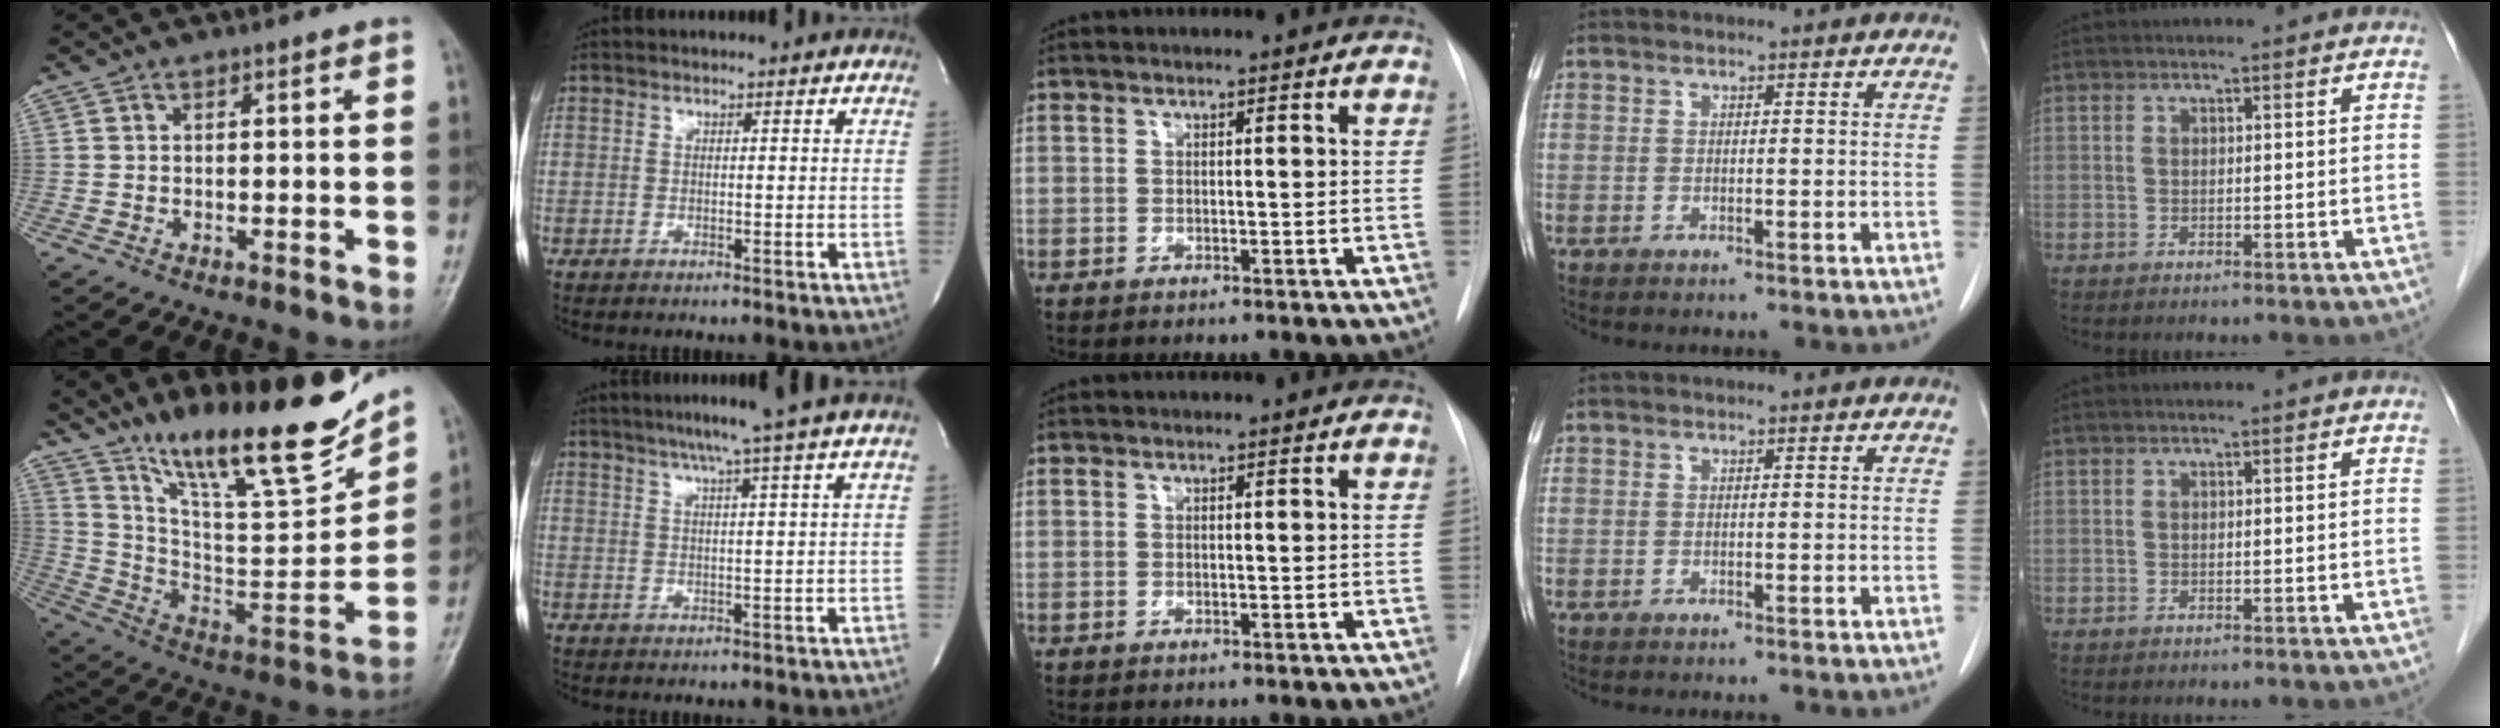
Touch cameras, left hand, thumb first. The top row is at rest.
{"thumb": {"total": 23.9, "force": [17.8, 4.9, 15.2], "torque": [-0.210, -0.094, 0.304]}, "index": {"total": 7.3, "force": [5.5, -2.3, 4.3], "torque": [-0.063, 0.007, 0.075]}}